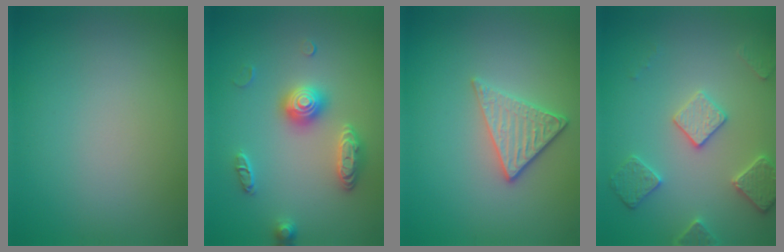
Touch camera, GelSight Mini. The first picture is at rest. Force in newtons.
{"total": 3.0, "press": 3.0, "slide": 0.4}
{"total": 3.0, "press": 2.6, "slide": 1.6}
{"total": 3.7, "press": 3.4, "slide": 1.5}